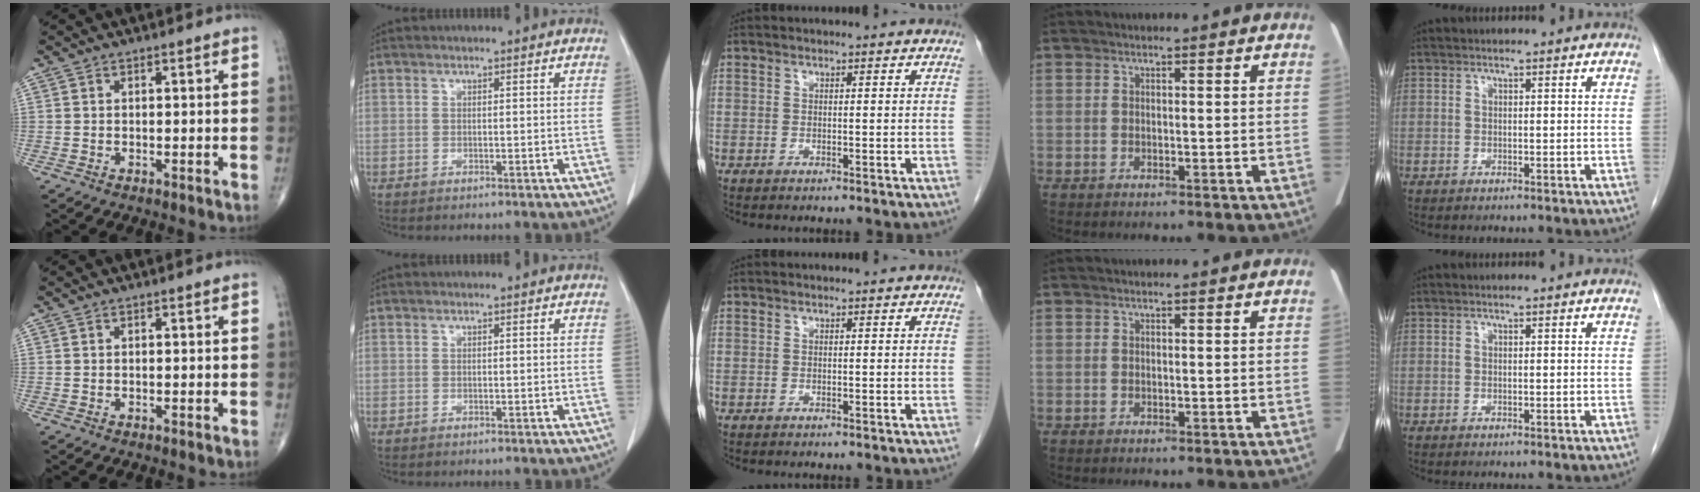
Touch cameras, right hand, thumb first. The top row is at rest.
{}